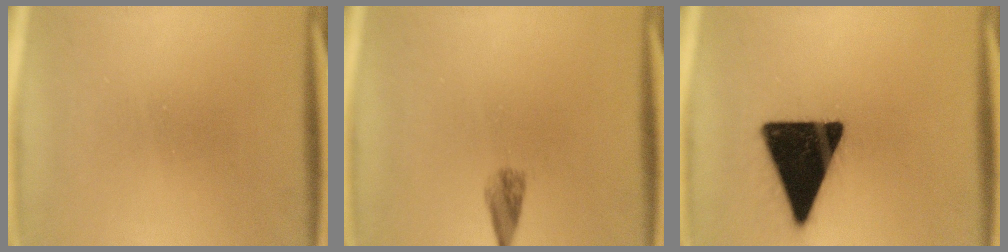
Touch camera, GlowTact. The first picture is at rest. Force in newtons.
{"total": 1.8}
{"total": 19.5}